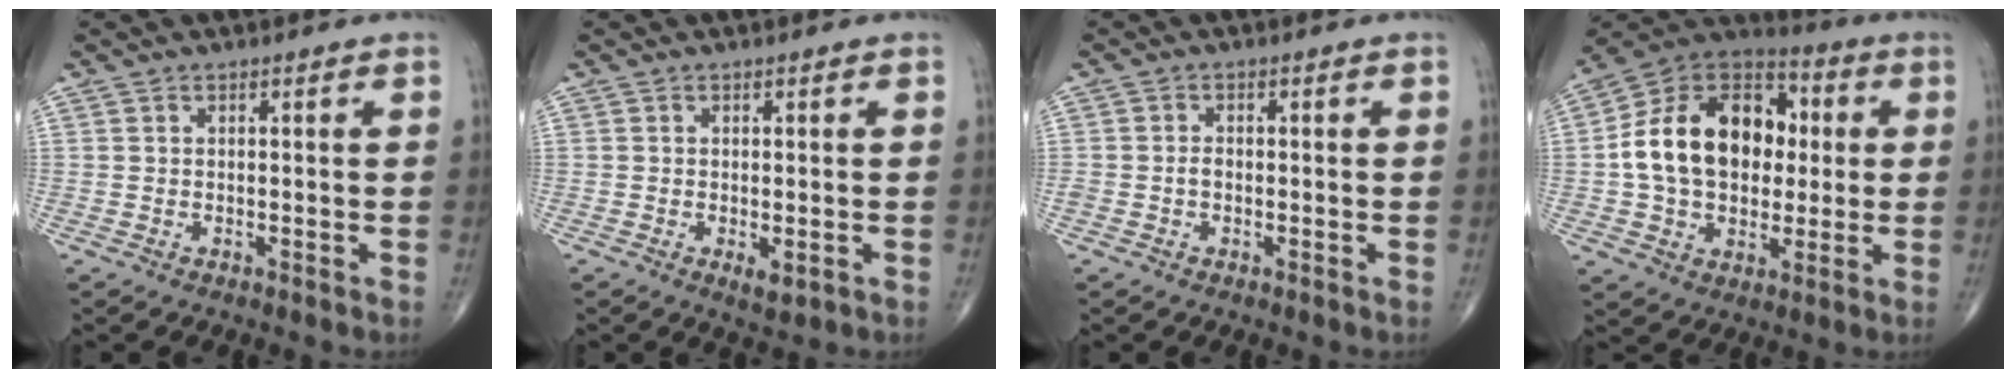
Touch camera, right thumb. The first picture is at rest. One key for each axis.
{"total": 2.4, "fx": -0.7, "fy": 1.0, "fz": 2.0, "tx": -0.031, "ty": -0.006, "tz": -0.009}
{"total": 1.4, "fx": -0.5, "fy": 1.0, "fz": 0.9, "tx": -0.014, "ty": 0.003, "tz": -0.009}
{"total": 21.2, "fx": 1.4, "fy": 15.1, "fz": 14.9, "tx": -0.222, "ty": 0.026, "tz": 0.021}